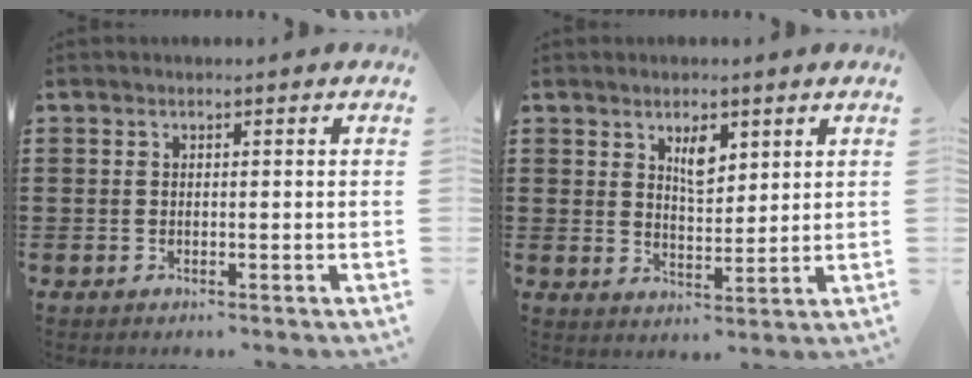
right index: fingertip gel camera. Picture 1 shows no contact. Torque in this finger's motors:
{"motor_torque": [0.12, -0.10, 0.10, 0.05]}